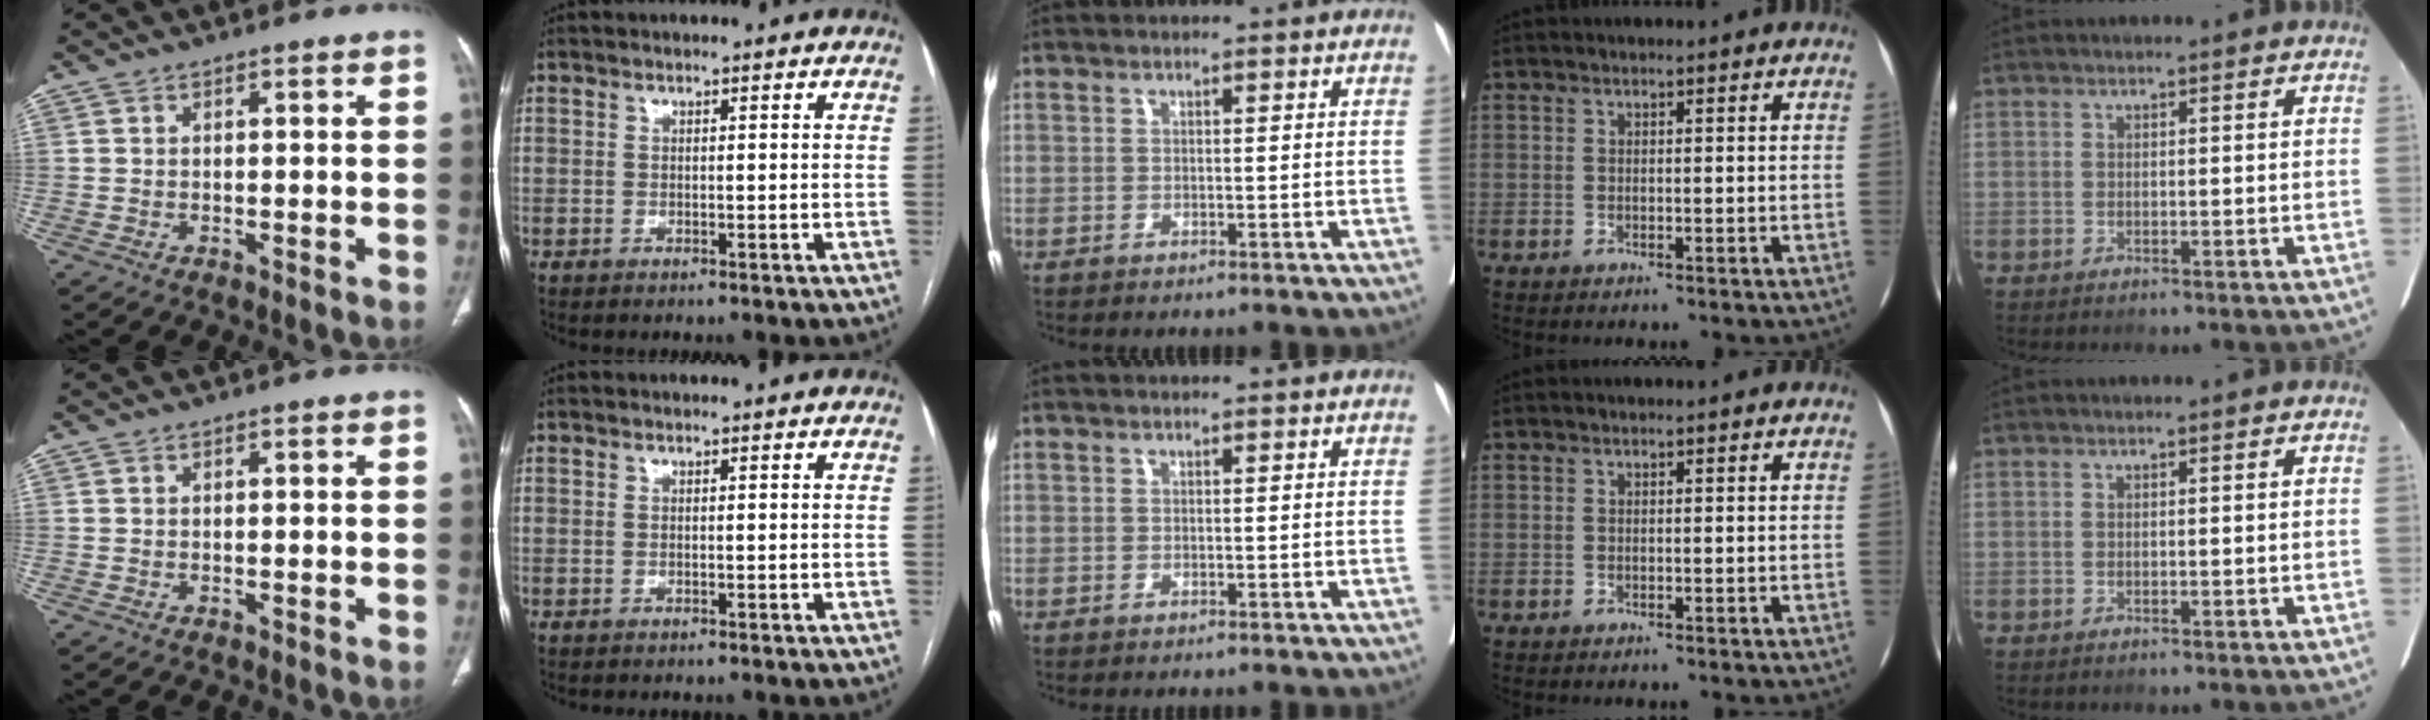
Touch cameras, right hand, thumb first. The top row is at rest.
{}